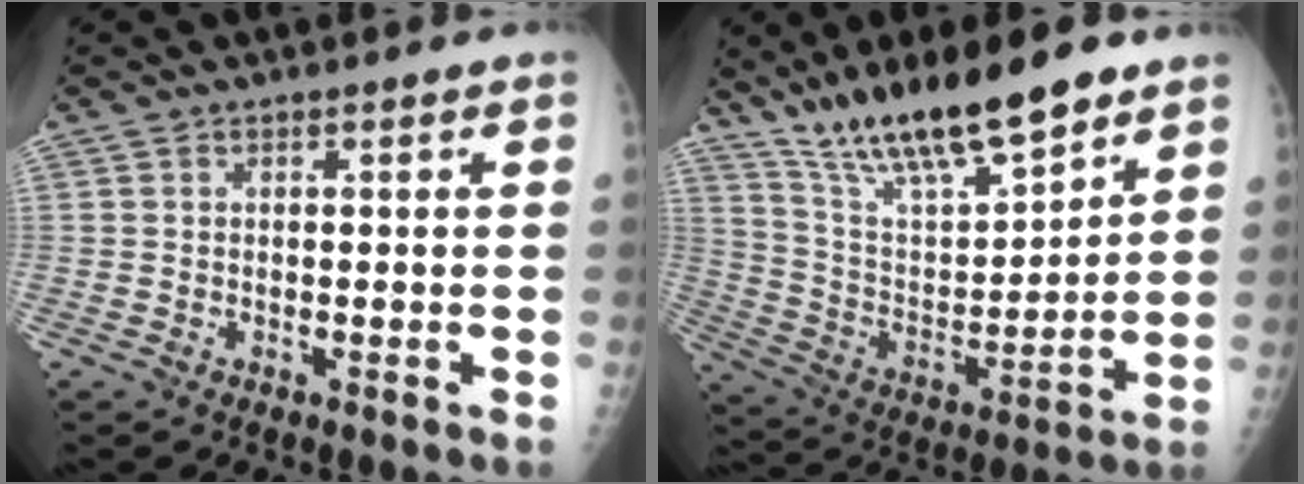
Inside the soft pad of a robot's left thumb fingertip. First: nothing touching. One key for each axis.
{"total": 19.8, "fx": 14.5, "fy": 5.3, "fz": 12.3, "tx": -0.183, "ty": -0.065, "tz": 0.261}